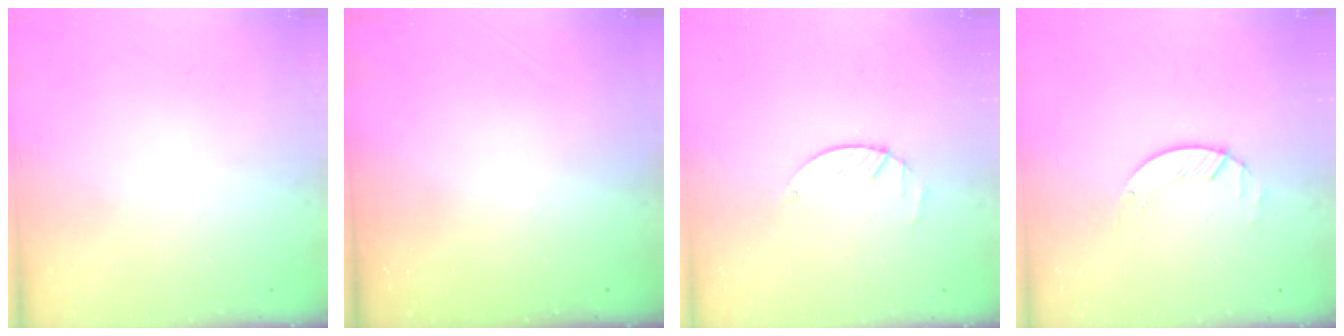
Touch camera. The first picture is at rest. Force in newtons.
{"total": 0.0}
{"total": 1.8, "press": 1.8, "slide": 0.2}
{"total": 2.7, "press": 2.7, "slide": 0.3}